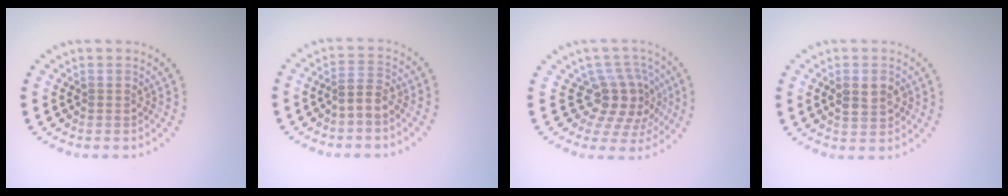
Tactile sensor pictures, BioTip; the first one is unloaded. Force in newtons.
{"total": 1.8, "press": 1.5, "slide": 0.9}
{"total": 4.3, "press": 3.2, "slide": 2.9}
{"total": 2.3, "press": 2.3, "slide": 0.1}